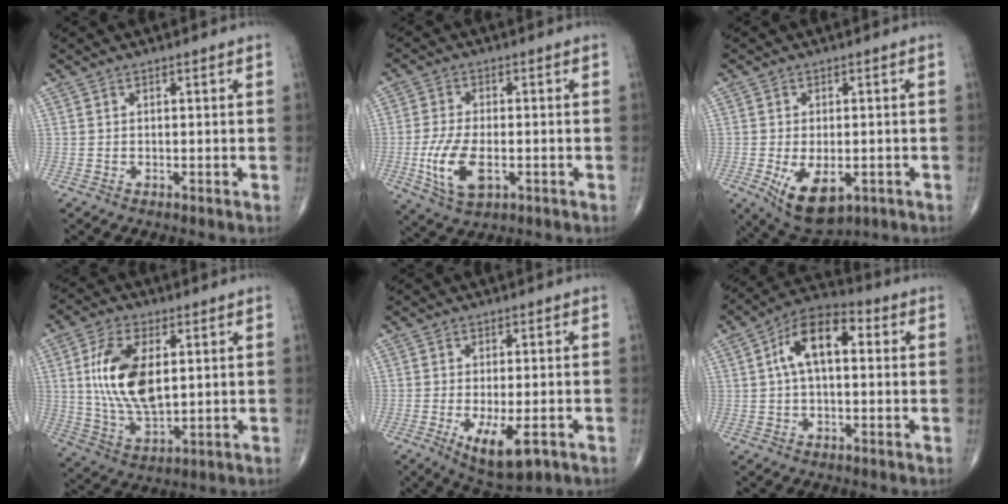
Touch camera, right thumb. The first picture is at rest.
{"total": 9.6, "force": [-2.4, 4.9, 7.9], "torque": [-0.162, -0.003, -0.039]}
{"total": 9.7, "force": [-3.3, 5.3, 7.5], "torque": [-0.115, -0.008, -0.039]}
{"total": 14.8, "force": [2.7, 7.6, 12.4], "torque": [-0.235, -0.014, 0.059]}
{"total": 8.5, "force": [-3.2, 3.3, 7.2], "torque": [-0.118, -0.012, -0.042]}
{"total": 11.4, "force": [2.1, 6.0, 9.4], "torque": [-0.160, 0.032, 0.025]}